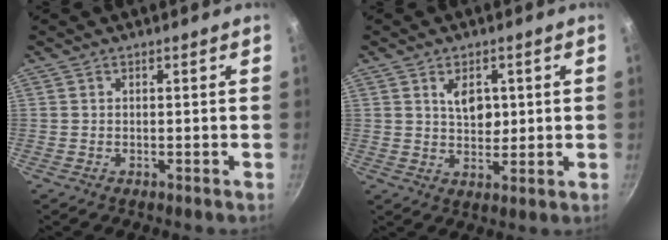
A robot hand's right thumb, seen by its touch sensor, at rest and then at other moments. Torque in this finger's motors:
{"motor_torque": [-0.79, 1.05, -0.04, 0.17, 0.03]}